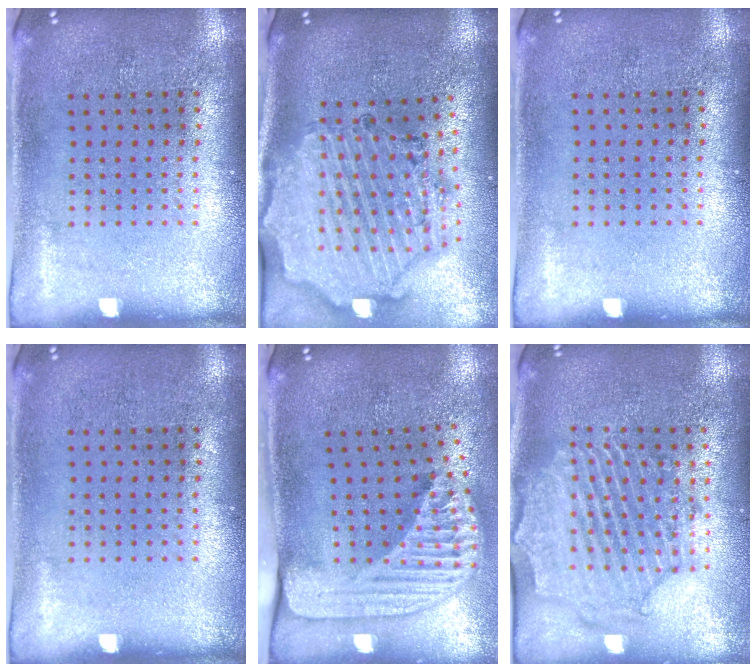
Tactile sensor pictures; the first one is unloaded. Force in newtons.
{"total": 2.7, "press": 2.5, "slide": 1.1}
{"total": 0.0}
{"total": 0.0}
{"total": 2.4, "press": 1.8, "slide": 1.7}
{"total": 2.3, "press": 2.2, "slide": 0.8}